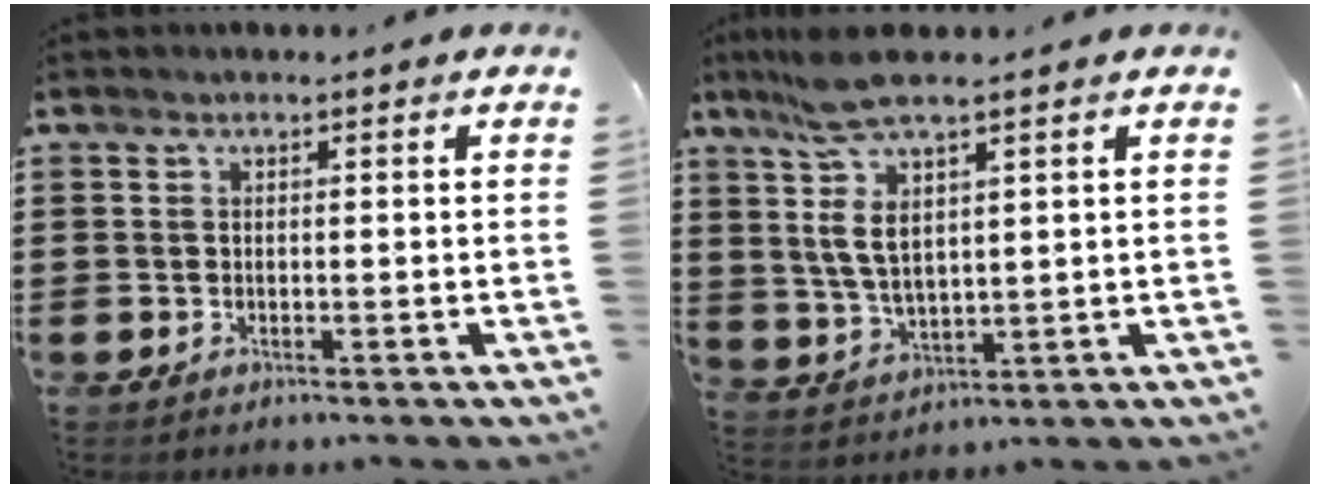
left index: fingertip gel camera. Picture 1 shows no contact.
{"total": 9.1, "force": [4.5, 2.6, 7.4], "torque": [-0.176, -0.009, 0.075]}